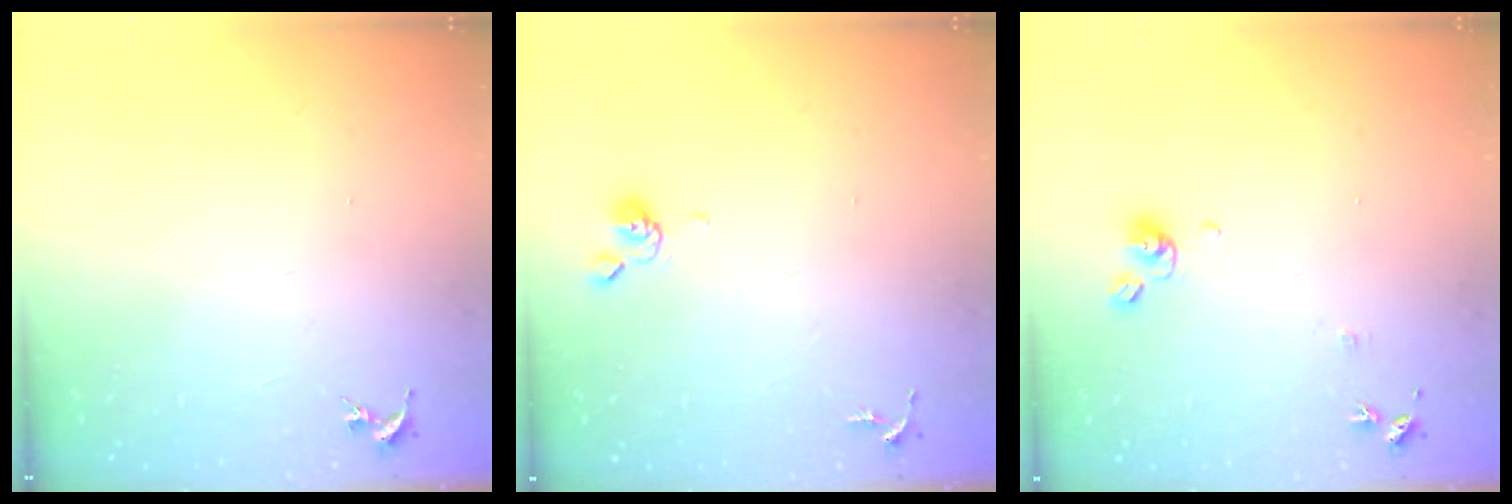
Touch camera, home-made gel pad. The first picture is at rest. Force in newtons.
{"total": 4.7, "press": 4.7, "slide": 0.7}
{"total": 7.9, "press": 7.9, "slide": 0.8}